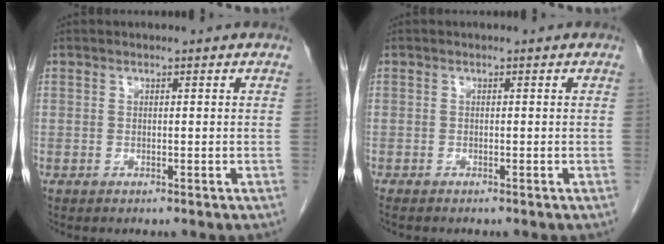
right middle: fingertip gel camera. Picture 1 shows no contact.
{"total": 1.4, "force": [-1.3, 0.4, 0.6], "torque": [-0.015, -0.004, -0.017]}